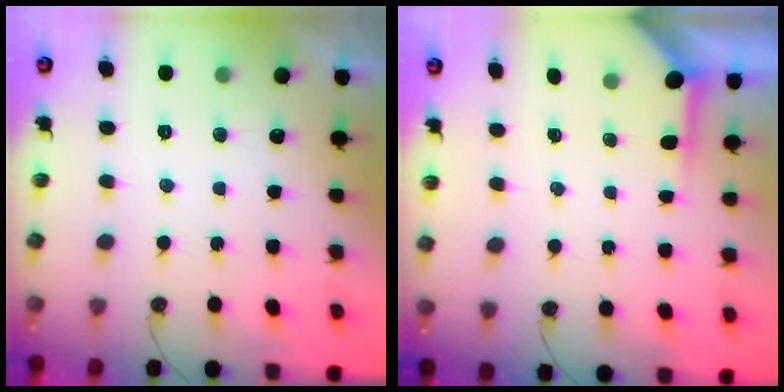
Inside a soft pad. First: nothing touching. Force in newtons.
{"total": 3.5, "press": 3.5, "slide": 0.5}